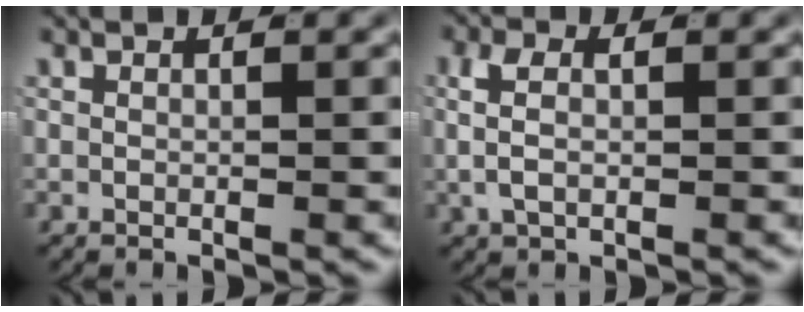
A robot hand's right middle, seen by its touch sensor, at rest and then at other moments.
{"total": 2.8, "force": [0.2, 1.6, 2.3], "torque": [-0.046, 0.000, 0.003]}